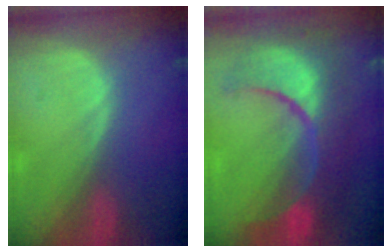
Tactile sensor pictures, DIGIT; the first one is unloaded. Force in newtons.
{"total": 12.6, "press": 12.5, "slide": 1.4}